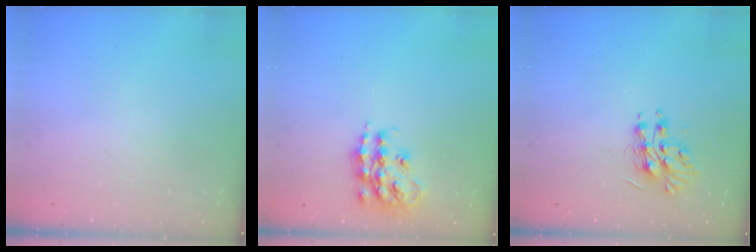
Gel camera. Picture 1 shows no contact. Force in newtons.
{"total": 14.9, "press": 14.8, "slide": 0.8}
{"total": 11.1, "press": 11.1, "slide": 0.2}